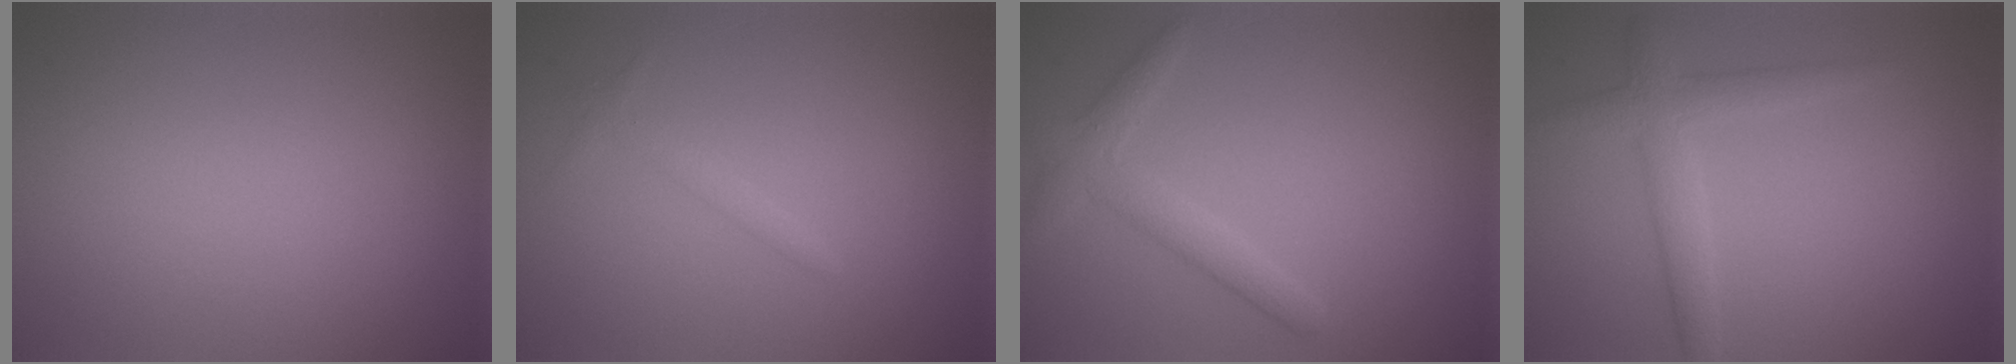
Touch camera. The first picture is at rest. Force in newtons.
{"total": 1.0, "press": 1.0, "slide": 0.0}
{"total": 2.4, "press": 2.4, "slide": 0.2}
{"total": 2.8, "press": 2.8, "slide": 0.1}